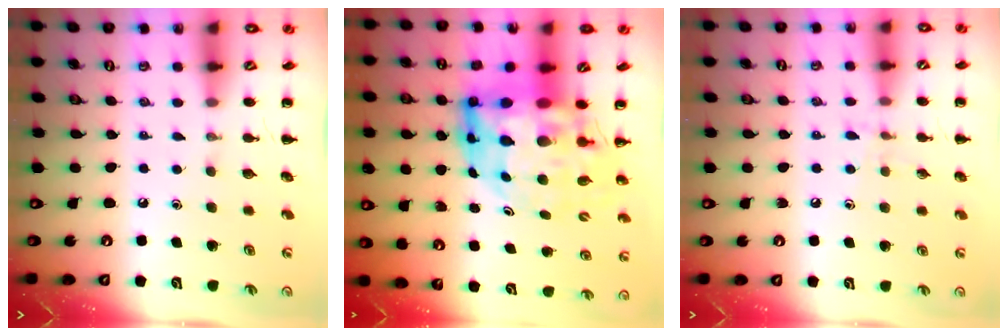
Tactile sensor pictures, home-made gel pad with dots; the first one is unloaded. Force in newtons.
{"total": 14.3, "press": 13.7, "slide": 4.3}
{"total": 6.6, "press": 6.3, "slide": 1.8}